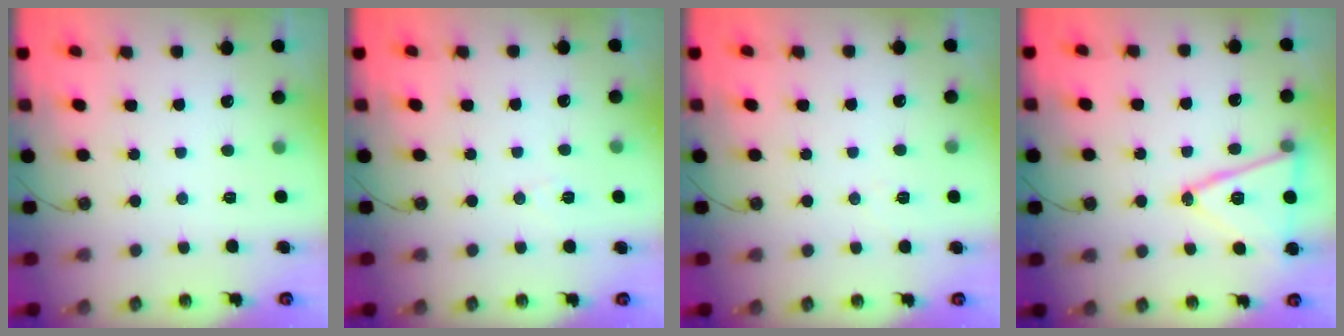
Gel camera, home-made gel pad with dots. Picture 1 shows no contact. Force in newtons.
{"total": 5.2, "press": 4.5, "slide": 2.6}
{"total": 6.9, "press": 5.4, "slide": 4.3}
{"total": 15.5, "press": 15.1, "slide": 3.7}